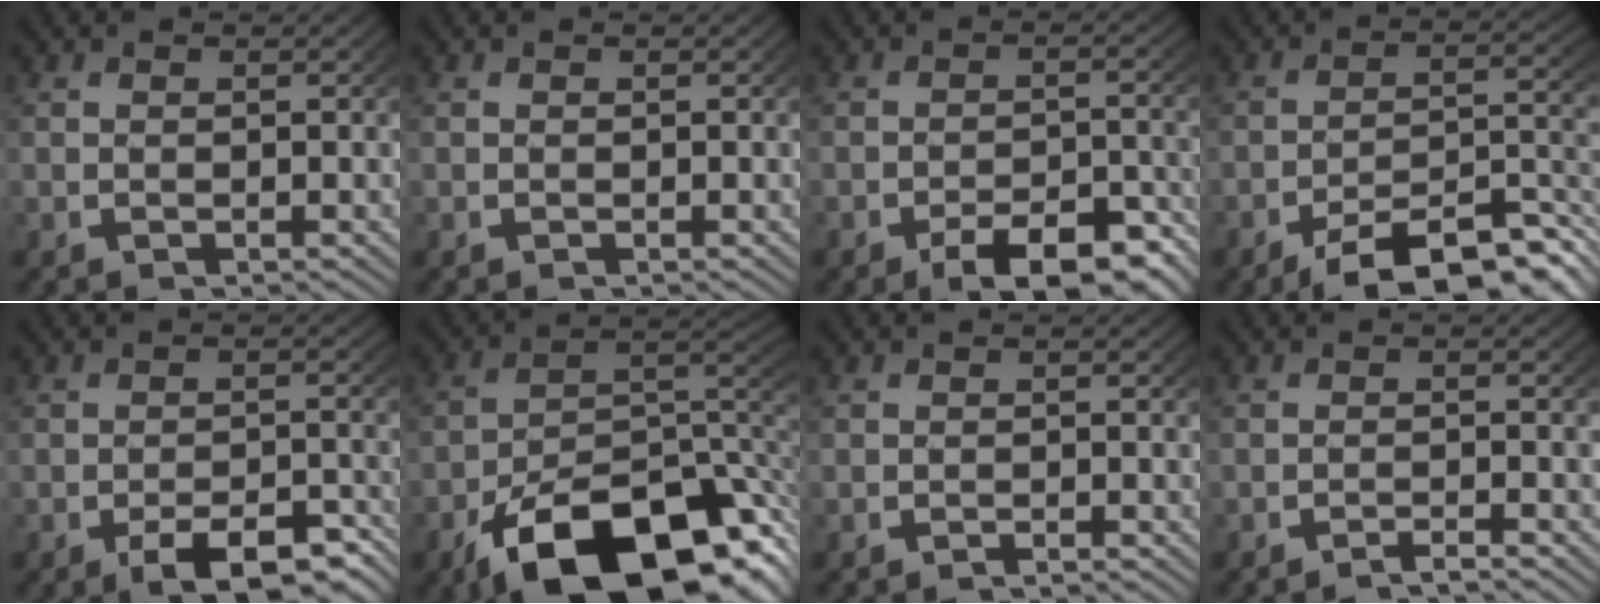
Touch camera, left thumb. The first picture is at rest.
{"total": 0.0}
{"total": 6.7, "force": [-4.2, 3.0, 4.4], "torque": [-0.053, -0.021, -0.060]}
{"total": 9.9, "force": [-6.2, 4.3, 6.4], "torque": [-0.084, -0.017, -0.082]}
{"total": 6.1, "force": [-3.6, 2.7, 4.0], "torque": [-0.051, -0.018, -0.051]}
{"total": 17.8, "force": [-7.6, 9.8, 12.7], "torque": [-0.208, -0.055, -0.092]}
{"total": 0.8, "force": [-0.8, 0.0, 0.1], "torque": [0.001, 0.003, -0.019]}
{"total": 1.7, "force": [-1.5, 0.0, 0.6], "torque": [-0.005, 0.004, -0.033]}